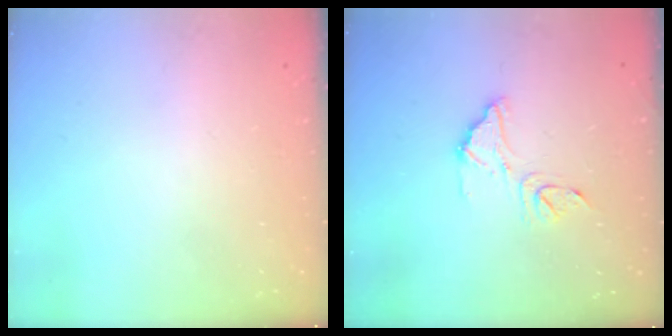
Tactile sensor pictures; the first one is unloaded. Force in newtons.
{"total": 11.5, "press": 11.5, "slide": 0.9}